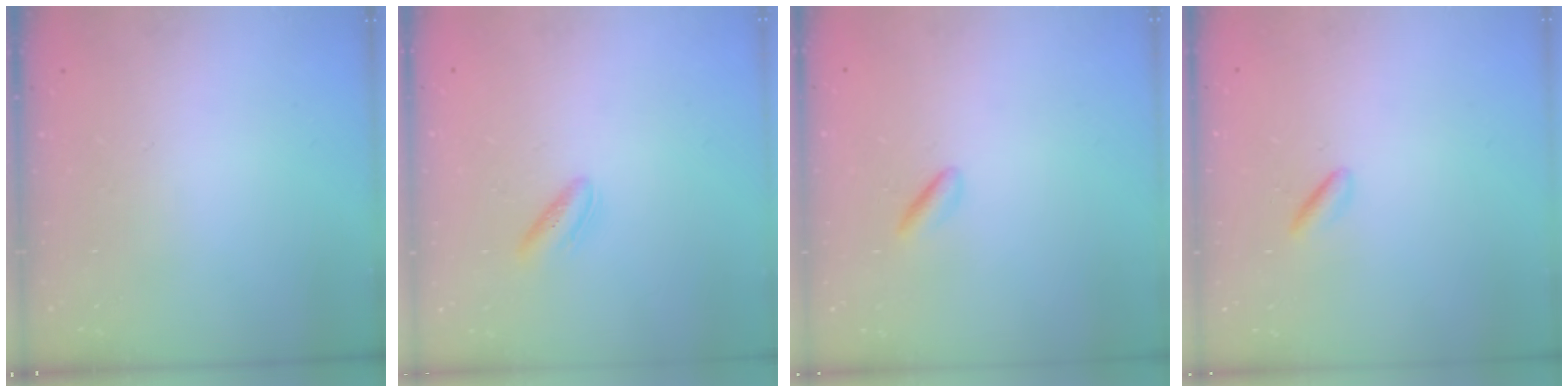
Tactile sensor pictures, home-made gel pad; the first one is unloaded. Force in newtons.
{"total": 4.0, "press": 3.8, "slide": 1.0}
{"total": 1.8, "press": 1.6, "slide": 0.8}
{"total": 1.6, "press": 1.4, "slide": 0.7}